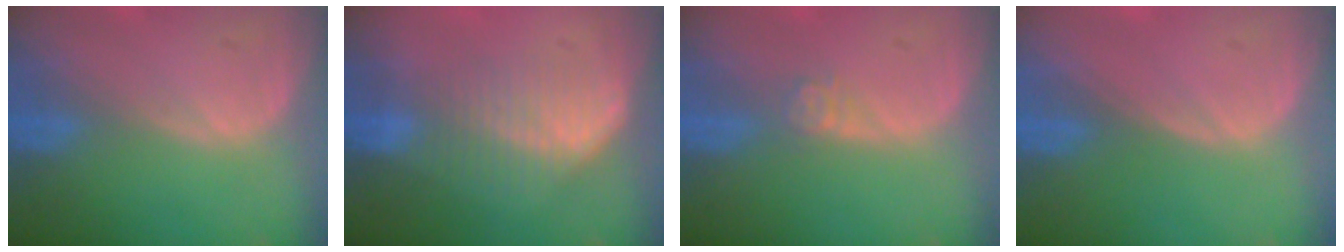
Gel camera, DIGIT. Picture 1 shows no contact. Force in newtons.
{"total": 6.8, "press": 6.1, "slide": 3.1}
{"total": 2.4, "press": 2.0, "slide": 1.3}
{"total": 0.0}